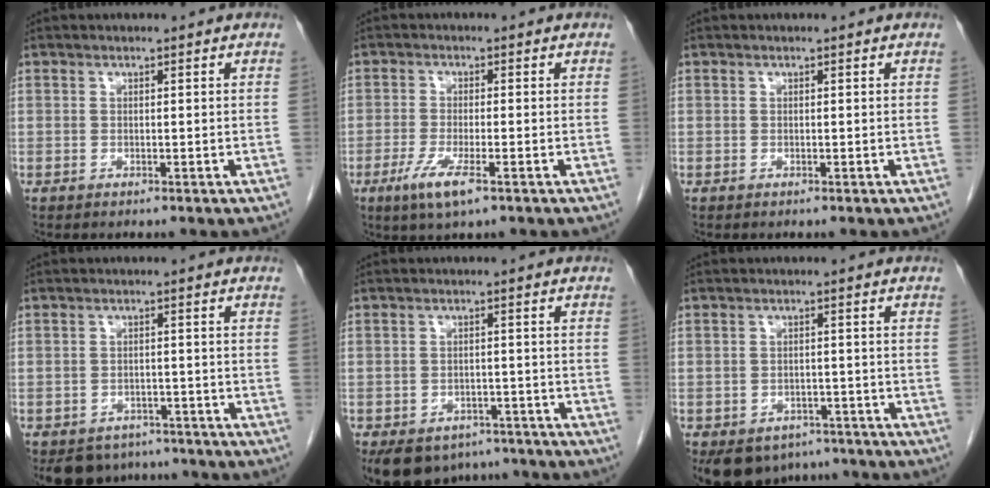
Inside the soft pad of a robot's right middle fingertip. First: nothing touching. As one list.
[{"total": 5.3, "force": [-2.7, 0.6, 4.5], "torque": [-0.097, -0.016, -0.049]}, {"total": 0.0}, {"total": 7.7, "force": [-6.5, 4.1, 1.0], "torque": [-0.010, 0.002, -0.084]}, {"total": 10.6, "force": [-7.8, 6.4, 3.3], "torque": [-0.066, -0.001, -0.099]}, {"total": 9.7, "force": [-6.8, 6.4, 2.8], "torque": [-0.057, 0.000, -0.086]}]